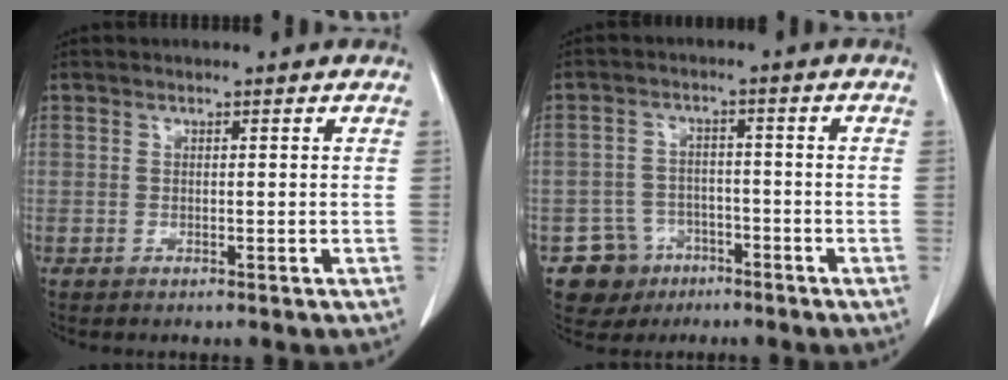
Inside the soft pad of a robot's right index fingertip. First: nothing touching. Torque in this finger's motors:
{"motor_torque": [-0.57, -0.31, -0.63, -0.18]}